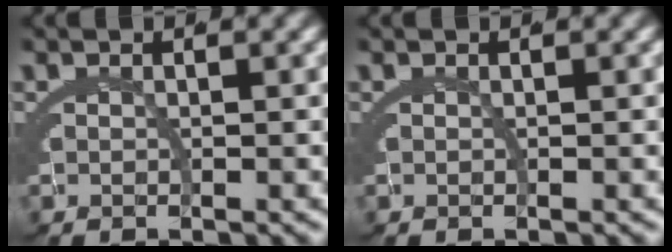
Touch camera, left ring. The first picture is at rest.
{"total": 0.0}